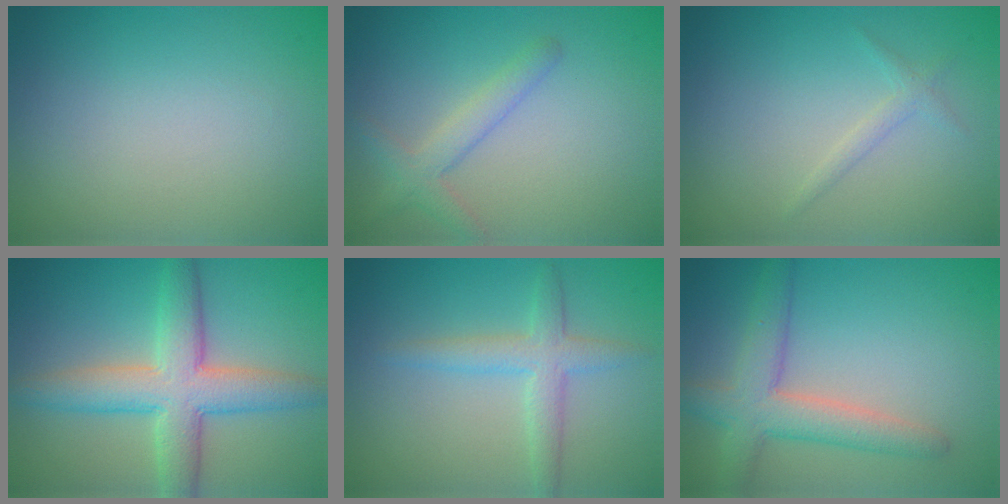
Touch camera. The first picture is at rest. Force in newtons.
{"total": 2.4, "press": 2.4, "slide": 0.1}
{"total": 1.1, "press": 1.1, "slide": 0.0}
{"total": 6.8, "press": 6.8, "slide": 0.1}
{"total": 2.9, "press": 2.9, "slide": 0.1}
{"total": 4.9, "press": 4.9, "slide": 0.3}